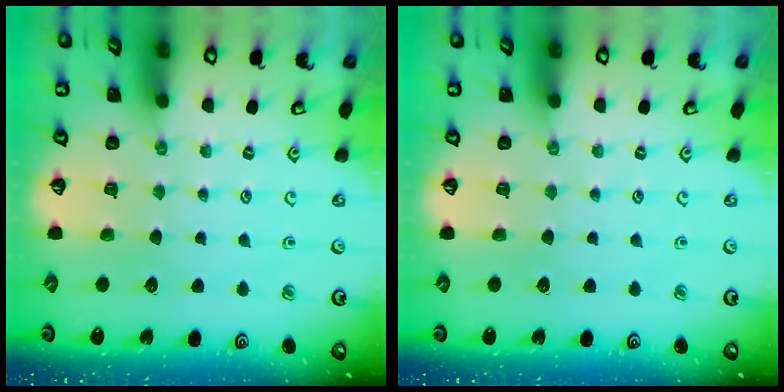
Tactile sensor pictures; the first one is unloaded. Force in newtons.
{"total": 0.0}